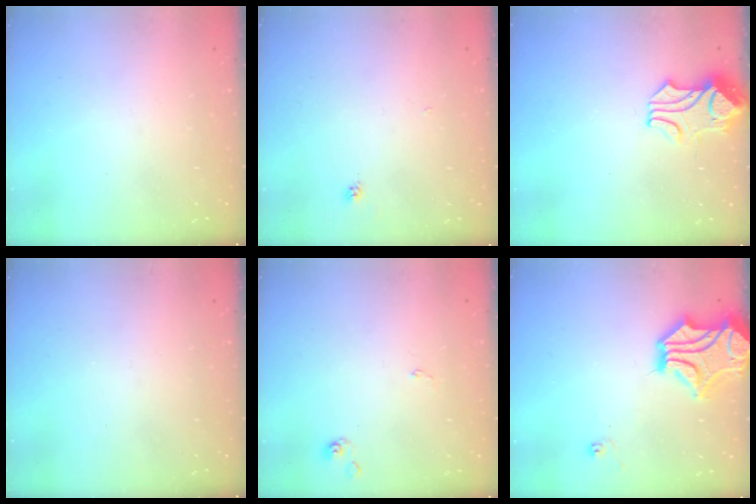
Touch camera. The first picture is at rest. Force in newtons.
{"total": 1.9, "press": 1.9, "slide": 0.1}
{"total": 1.1, "press": 0.5, "slide": 0.9}
{"total": 0.0}
{"total": 0.0}
{"total": 7.5, "press": 7.2, "slide": 2.2}